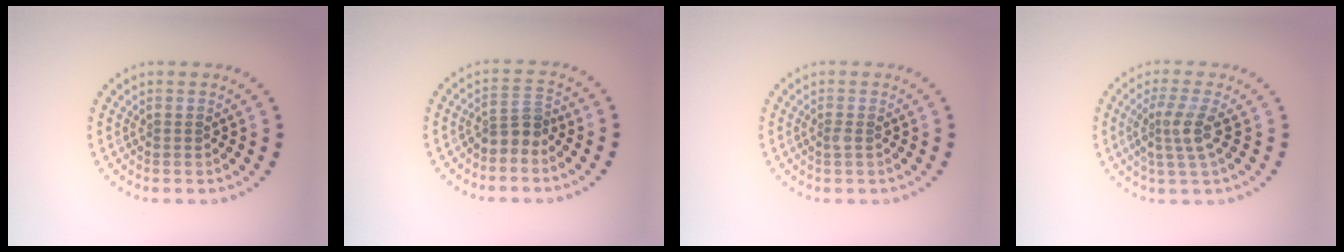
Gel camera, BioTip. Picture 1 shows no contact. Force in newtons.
{"total": 2.3, "press": 1.8, "slide": 1.5}
{"total": 0.6, "press": 0.5, "slide": 0.2}
{"total": 2.9, "press": 2.3, "slide": 1.8}